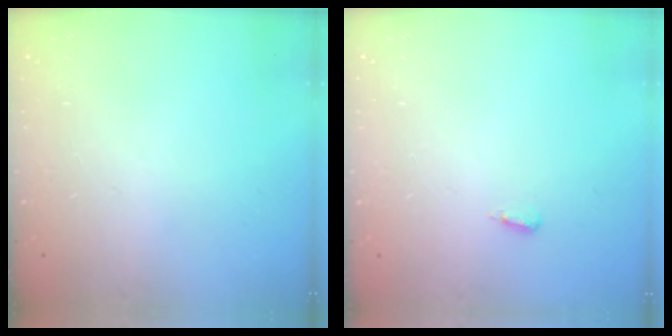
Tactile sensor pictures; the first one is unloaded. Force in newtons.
{"total": 3.6, "press": 2.7, "slide": 2.4}